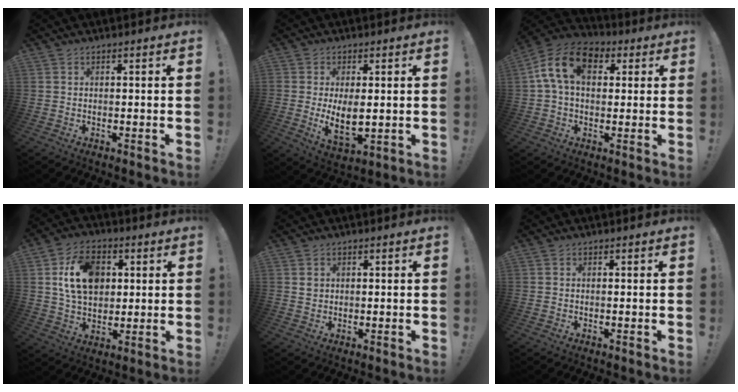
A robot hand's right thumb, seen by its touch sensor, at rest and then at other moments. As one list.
[{"total": 8.7, "force": [0.6, 4.9, 7.2], "torque": [-0.110, -0.014, 0.017]}, {"total": 14.3, "force": [4.2, 9.3, 10.0], "torque": [-0.190, 0.008, 0.076]}, {"total": 14.5, "force": [3.8, 10.5, 9.3], "torque": [-0.144, 0.002, 0.073]}, {"total": 1.8, "force": [0.5, 1.6, 0.6], "torque": [-0.004, 0.000, 0.007]}, {"total": 0.0}]